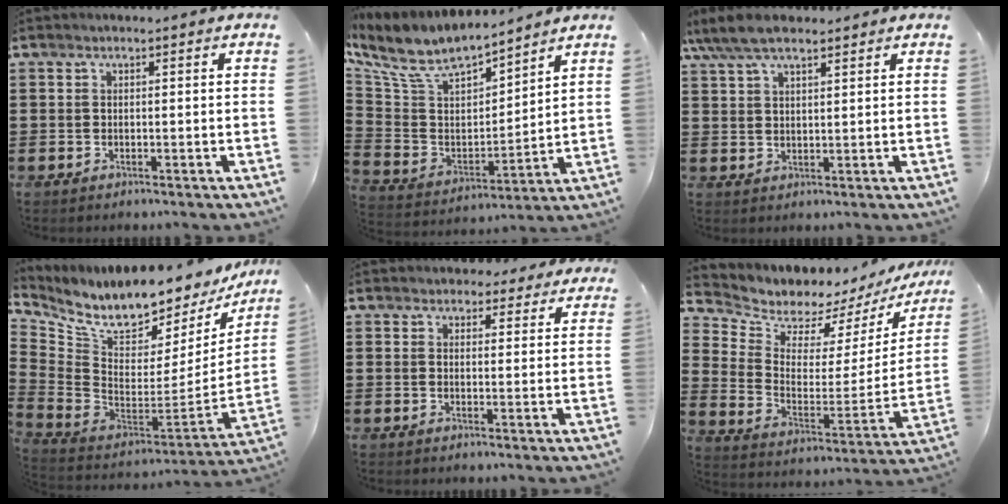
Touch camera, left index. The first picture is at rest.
{"total": 9.5, "force": [7.9, 3.1, 4.3], "torque": [-0.123, -0.047, 0.135]}
{"total": 6.4, "force": [4.9, 2.1, 3.5], "torque": [-0.080, 0.000, 0.092]}
{"total": 8.6, "force": [7.4, 2.1, 3.7], "torque": [-0.106, -0.075, 0.127]}
{"total": 3.3, "force": [3.1, 1.0, 0.3], "torque": [-0.007, -0.006, 0.057]}
{"total": 5.2, "force": [5.0, 1.2, -0.5], "torque": [-0.030, -0.053, 0.084]}